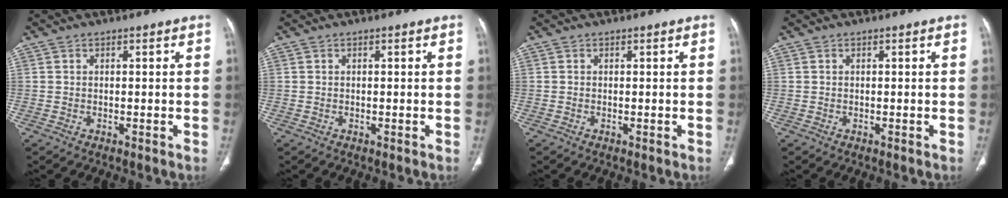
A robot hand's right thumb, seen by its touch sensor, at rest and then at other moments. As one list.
[{"total": 0.0}, {"total": 0.0}, {"total": 0.0}]